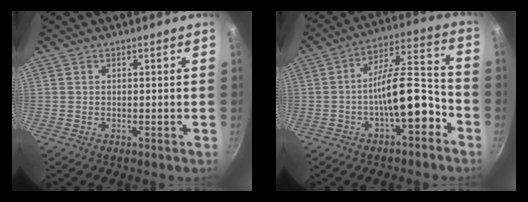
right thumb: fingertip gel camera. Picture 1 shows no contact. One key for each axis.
{"total": 13.8, "fx": -5.3, "fy": 5.0, "fz": 11.7, "tx": -0.161, "ty": 0.068, "tz": -0.087}